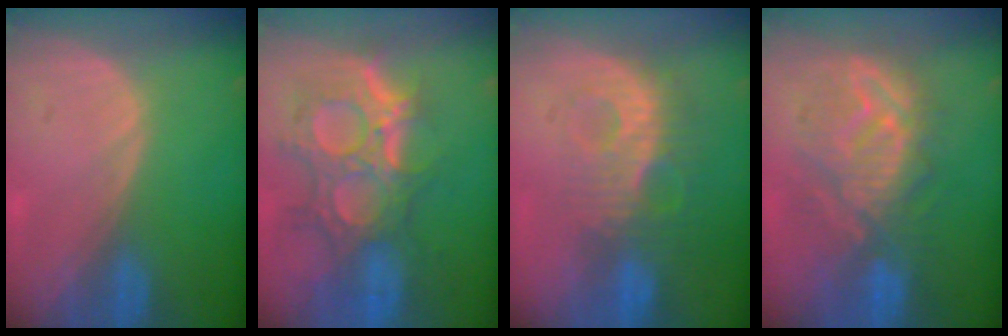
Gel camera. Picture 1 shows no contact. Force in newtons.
{"total": 11.9, "press": 10.7, "slide": 5.3}
{"total": 9.3, "press": 8.3, "slide": 4.2}
{"total": 10.2, "press": 10.0, "slide": 2.1}